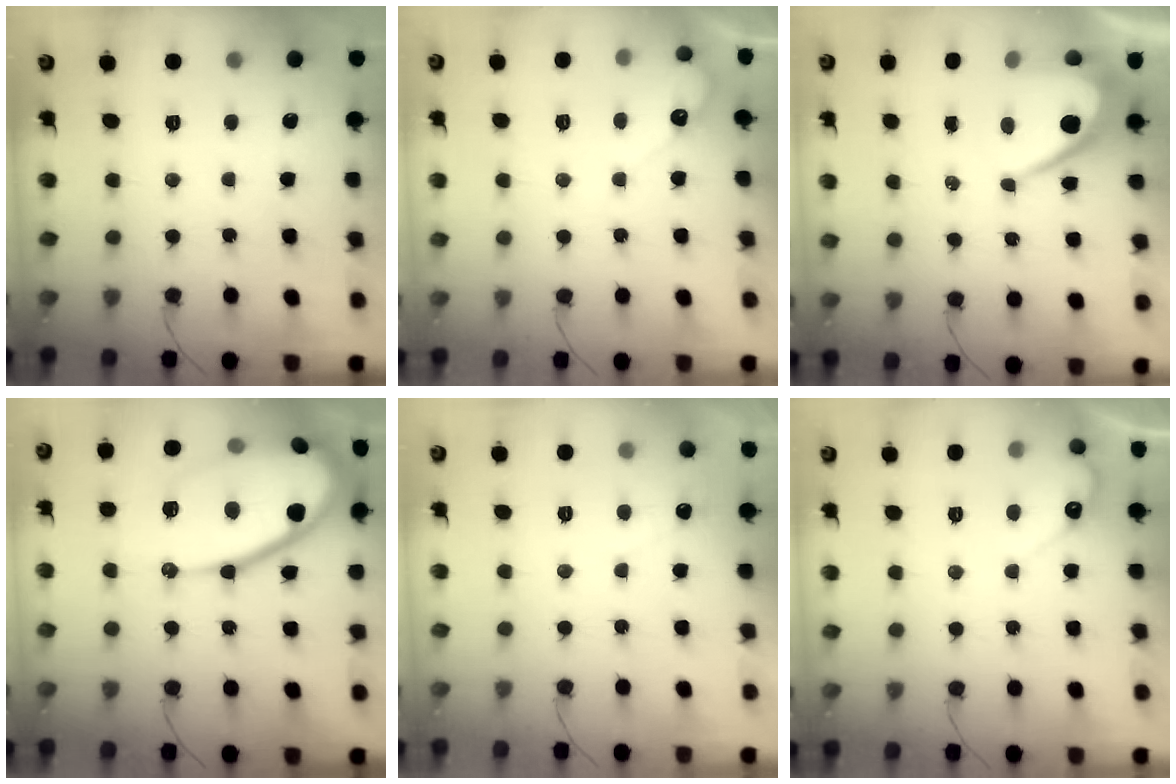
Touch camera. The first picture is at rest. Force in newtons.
{"total": 3.7, "press": 3.7, "slide": 0.2}
{"total": 9.4, "press": 9.4, "slide": 0.5}
{"total": 23.3, "press": 23.2, "slide": 2.3}
{"total": 2.5, "press": 2.5, "slide": 0.1}
{"total": 4.9, "press": 4.9, "slide": 0.3}